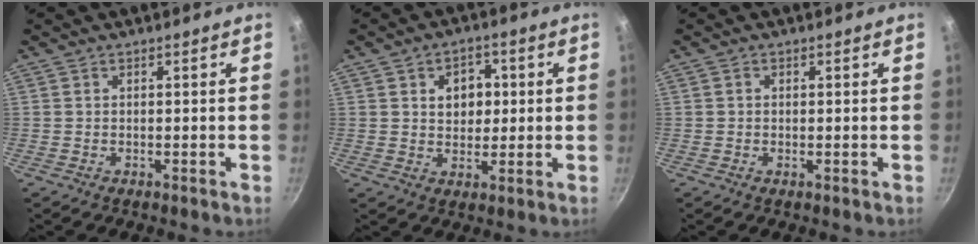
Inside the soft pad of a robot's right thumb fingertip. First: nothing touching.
{"total": 6.7, "force": [1.4, 5.2, 4.0], "torque": [-0.030, 0.001, 0.021]}
{"total": 0.6, "force": [0.1, 0.5, 0.4], "torque": [-0.006, 0.003, 0.001]}